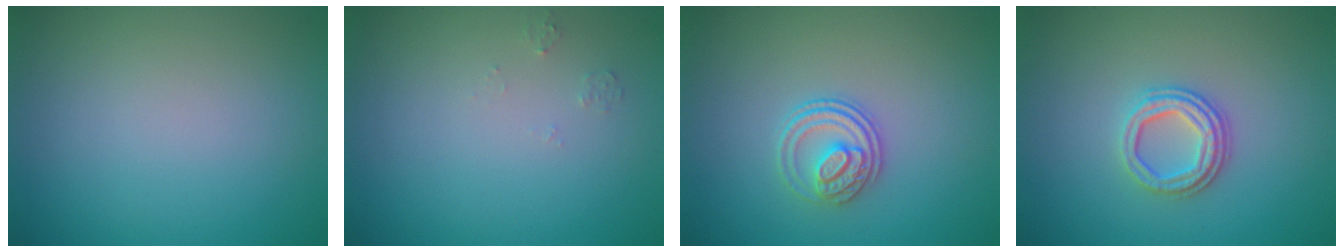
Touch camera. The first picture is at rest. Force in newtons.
{"total": 0.7, "press": 0.7, "slide": 0.1}
{"total": 2.8, "press": 2.6, "slide": 1.2}
{"total": 3.1, "press": 2.6, "slide": 1.6}